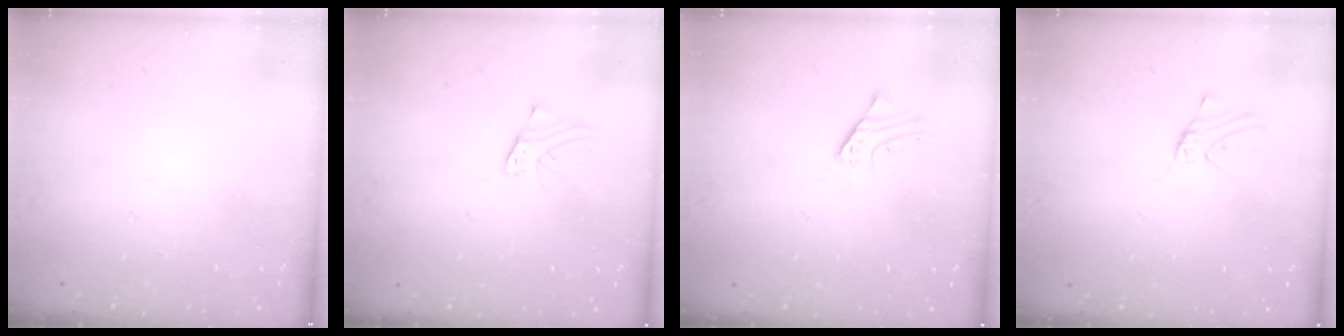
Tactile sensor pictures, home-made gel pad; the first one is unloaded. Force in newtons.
{"total": 3.8, "press": 3.8, "slide": 0.2}
{"total": 2.3, "press": 2.3, "slide": 0.1}
{"total": 2.1, "press": 2.1, "slide": 0.2}